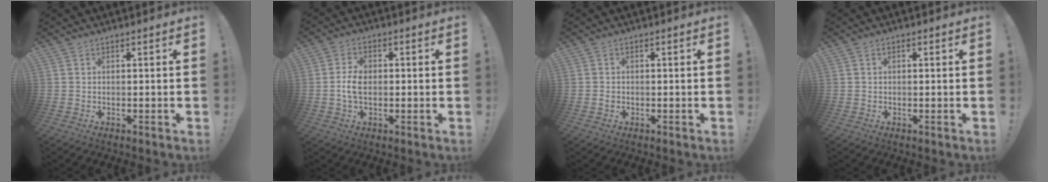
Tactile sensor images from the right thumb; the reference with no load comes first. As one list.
[{"total": 6.1, "force": [-0.6, 4.0, 4.6], "torque": [-0.080, 0.008, -0.011]}, {"total": 1.0, "force": [-0.4, 0.8, 0.5], "torque": [-0.008, 0.003, -0.007]}, {"total": 0.7, "force": [-0.1, 0.5, 0.5], "torque": [-0.013, 0.005, -0.002]}]